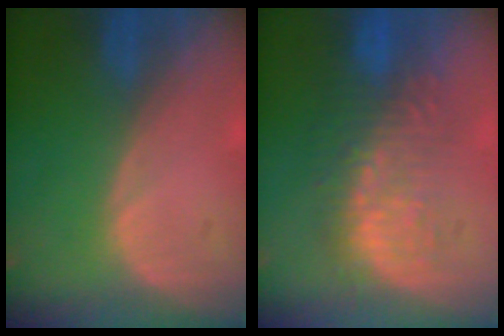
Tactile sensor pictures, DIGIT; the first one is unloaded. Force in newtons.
{"total": 9.7, "press": 8.9, "slide": 3.9}